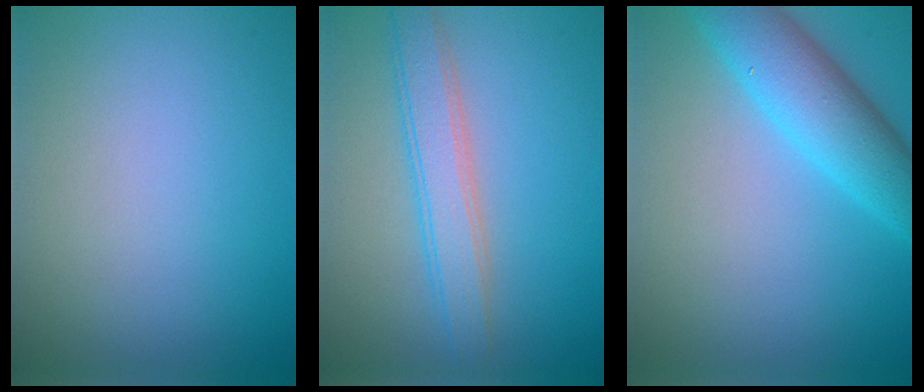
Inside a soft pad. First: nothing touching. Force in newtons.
{"total": 4.2, "press": 4.2, "slide": 0.2}
{"total": 6.3, "press": 6.3, "slide": 0.3}